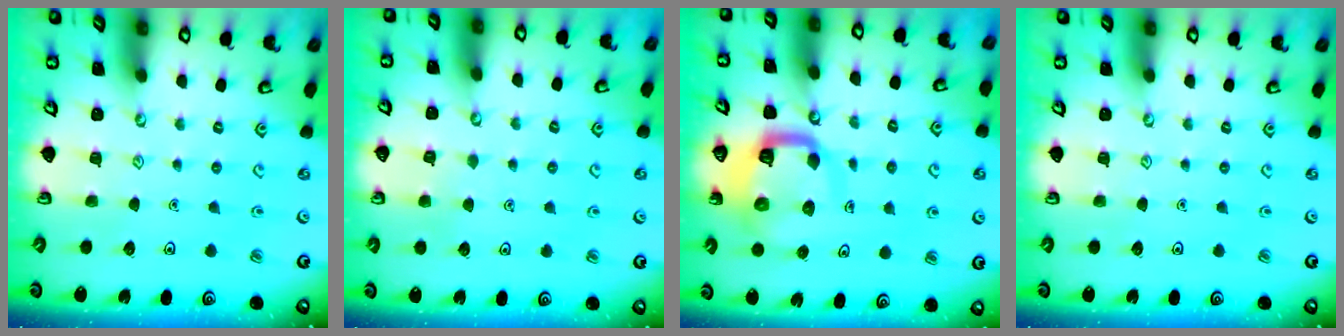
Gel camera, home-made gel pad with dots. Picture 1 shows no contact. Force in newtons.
{"total": 2.6, "press": 2.6, "slide": 0.3}
{"total": 11.9, "press": 11.9, "slide": 1.3}
{"total": 0.0}